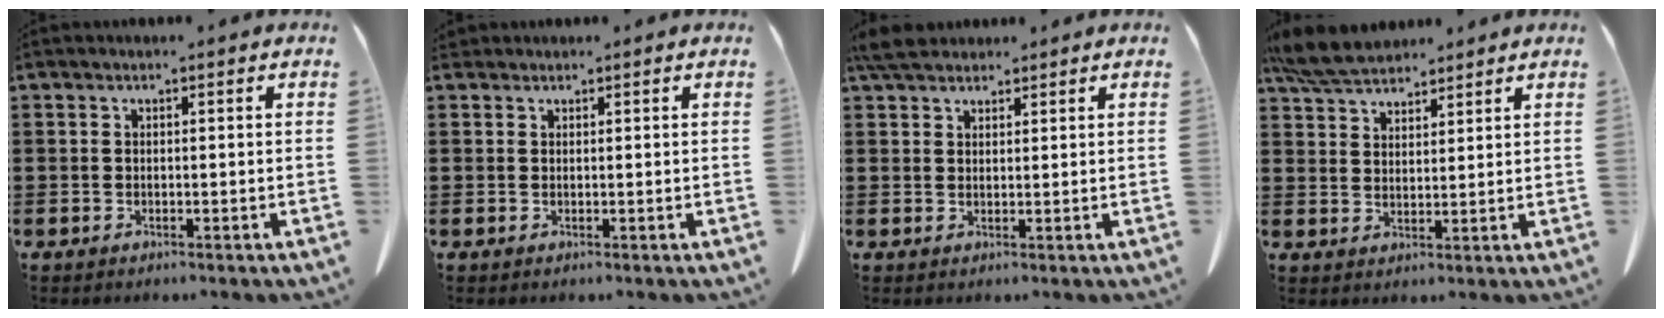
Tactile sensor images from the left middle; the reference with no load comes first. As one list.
[{"total": 0.6, "force": [0.5, 0.2, 0.1], "torque": [-0.003, 0.000, 0.012]}, {"total": 4.2, "force": [3.6, 1.3, 1.7], "torque": [-0.042, -0.001, 0.070]}, {"total": 6.3, "force": [5.7, 1.7, 2.1], "torque": [-0.060, -0.011, 0.109]}]